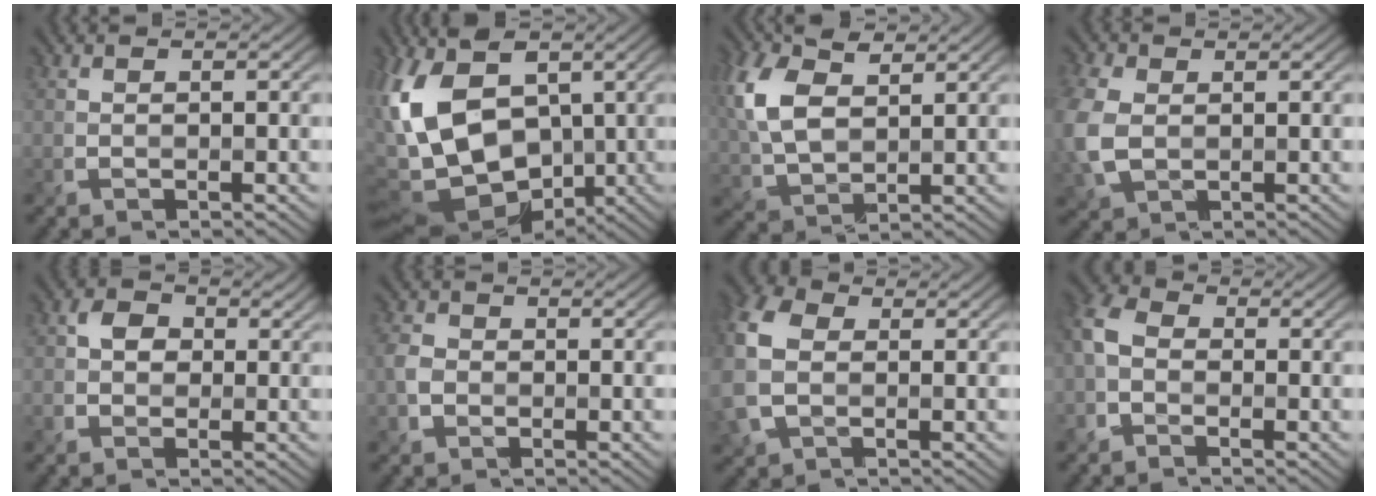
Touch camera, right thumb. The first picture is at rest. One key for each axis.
{"total": 17.0, "fx": -0.1, "fy": 11.3, "fz": 12.6, "tx": -0.271, "ty": -0.004, "tz": -0.004}
{"total": 10.2, "fx": 3.2, "fy": 6.1, "fz": 7.5, "tx": -0.206, "ty": 0.012, "tz": 0.061}
{"total": 6.6, "fx": -0.1, "fy": 4.8, "fz": 4.5, "tx": -0.154, "ty": -0.002, "tz": -0.005}
{"total": 2.5, "fx": 0.1, "fy": 2.2, "fz": 1.1, "tx": -0.017, "ty": 0.004, "tz": -0.010}
{"total": 2.6, "fx": -0.7, "fy": 2.2, "fz": 1.1, "tx": -0.029, "ty": 0.001, "tz": -0.023}
{"total": 8.8, "fx": 0.2, "fy": 6.4, "fz": 6.0, "tx": -0.188, "ty": -0.002, "tz": -0.007}
{"total": 4.6, "fx": -1.4, "fy": 3.4, "fz": 2.7, "tx": -0.069, "ty": 0.003, "tz": -0.042}